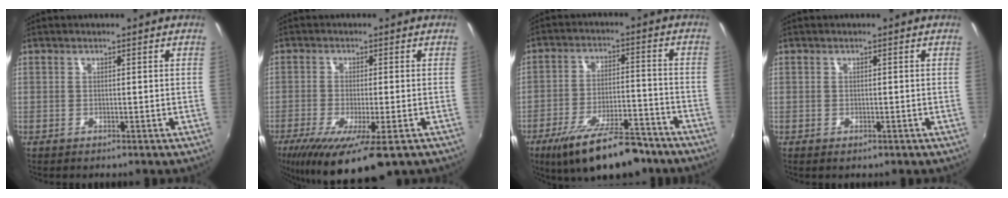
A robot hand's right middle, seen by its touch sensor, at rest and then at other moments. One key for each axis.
{"total": 13.9, "fx": -8.0, "fy": 3.1, "fz": 10.9, "tx": -0.211, "ty": -0.049, "tz": -0.127}
{"total": 16.7, "fx": -12.4, "fy": 5.1, "fz": 10.0, "tx": -0.182, "ty": -0.020, "tz": -0.186}
{"total": 0.6, "fx": -0.2, "fy": 0.4, "fz": 0.3, "tx": -0.002, "ty": -0.003, "tz": -0.004}